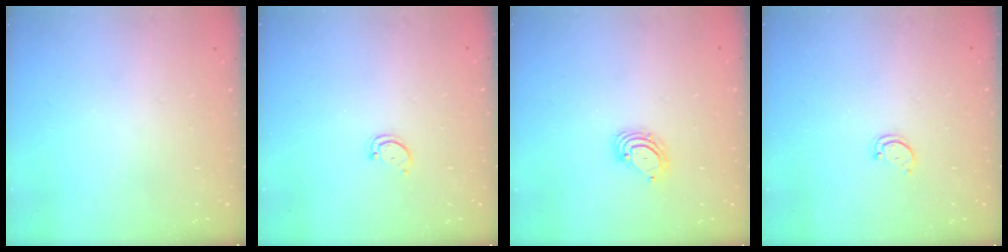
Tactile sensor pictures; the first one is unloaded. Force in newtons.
{"total": 2.6, "press": 2.5, "slide": 0.4}
{"total": 4.0, "press": 4.0, "slide": 0.5}
{"total": 2.6, "press": 2.5, "slide": 0.4}